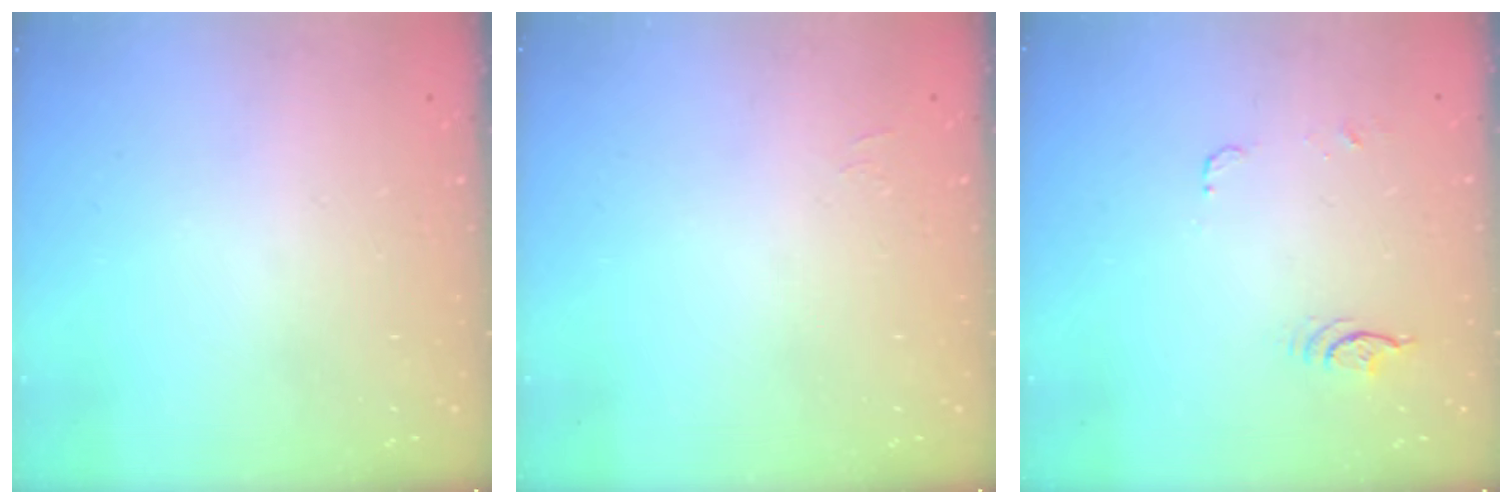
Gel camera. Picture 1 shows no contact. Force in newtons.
{"total": 4.5, "press": 4.4, "slide": 0.9}
{"total": 14.3, "press": 5.9, "slide": 13.1}